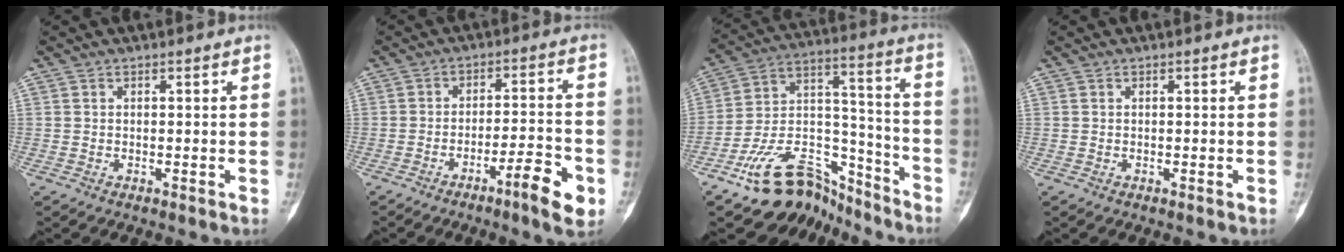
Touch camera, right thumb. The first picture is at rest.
{"total": 8.8, "force": [-4.5, 1.5, 7.4], "torque": [-0.110, 0.028, -0.068]}
{"total": 18.6, "force": [-14.8, 9.2, 6.4], "torque": [-0.069, 0.137, -0.251]}
{"total": 0.0}